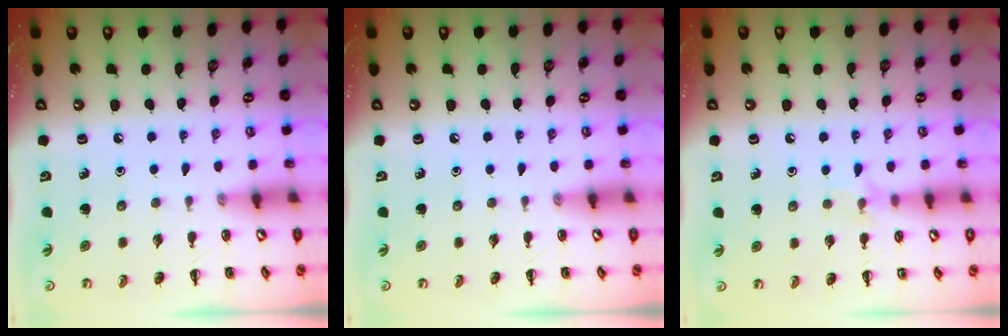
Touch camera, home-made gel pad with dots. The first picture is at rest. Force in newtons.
{"total": 0.0}
{"total": 6.2, "press": 6.1, "slide": 1.3}